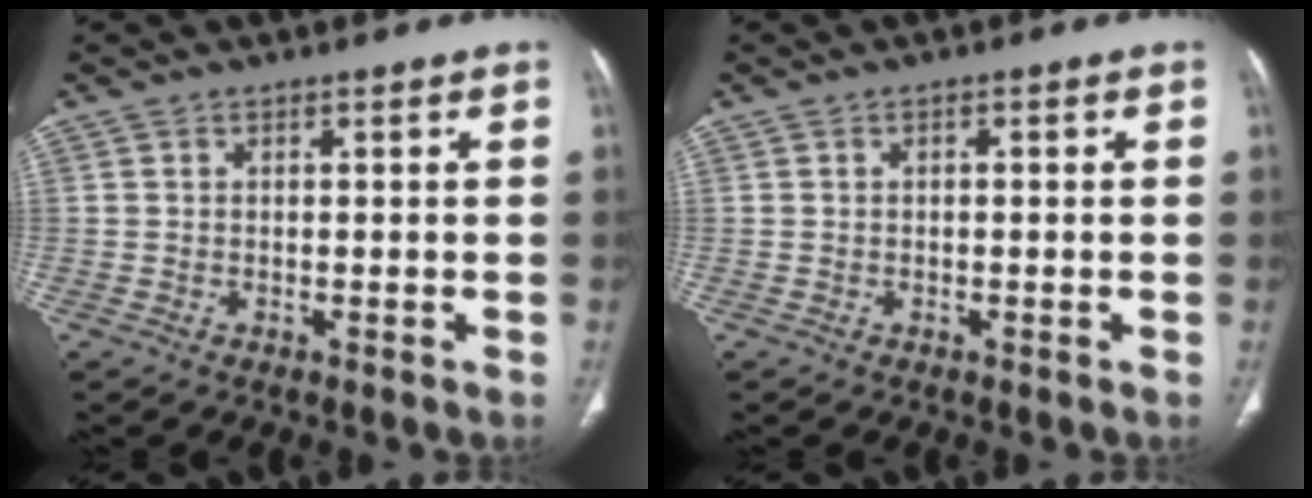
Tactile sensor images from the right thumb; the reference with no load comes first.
{"total": 0.8, "force": [0.2, 0.3, 0.7], "torque": [-0.015, 0.003, 0.002]}